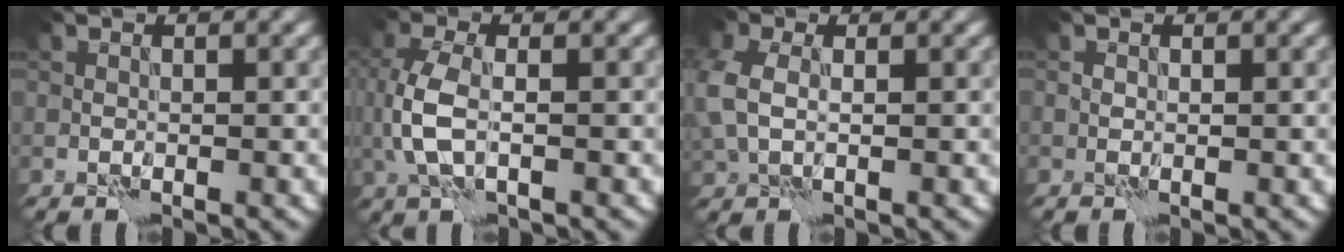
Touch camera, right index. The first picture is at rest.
{"total": 3.8, "force": [0.0, 1.6, 3.4], "torque": [-0.090, -0.002, 0.001]}
{"total": 4.4, "force": [0.3, 3.2, 3.0], "torque": [-0.088, -0.001, 0.004]}
{"total": 0.0}